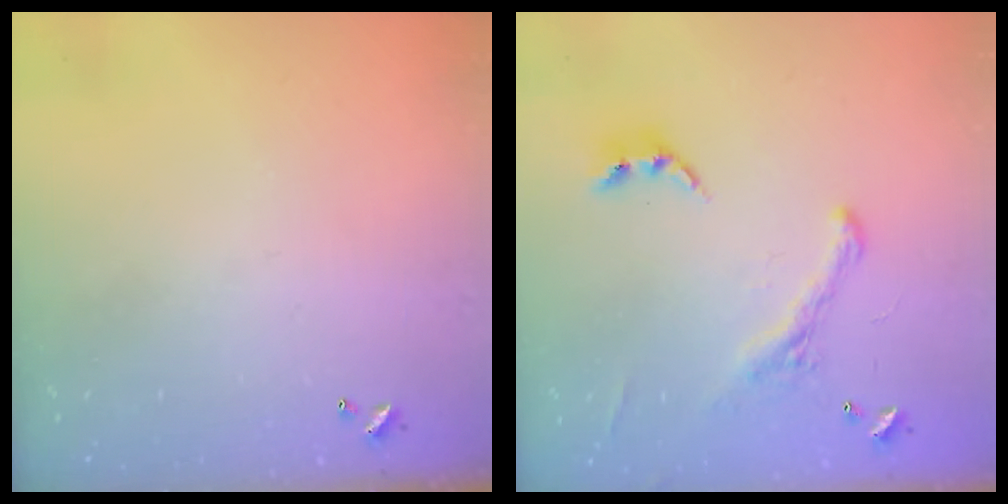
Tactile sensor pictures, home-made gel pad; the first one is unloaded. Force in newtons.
{"total": 2.9, "press": 2.7, "slide": 1.2}